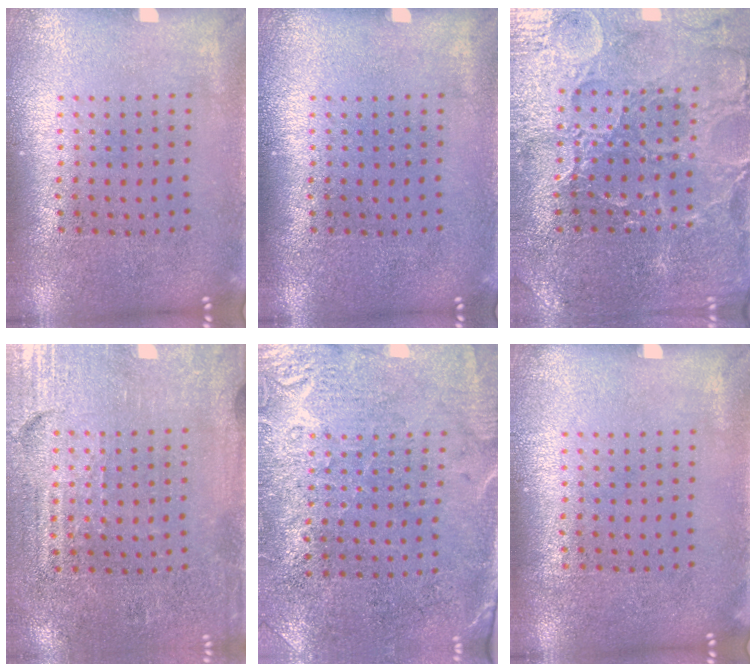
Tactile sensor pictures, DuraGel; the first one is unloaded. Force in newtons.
{"total": 0.0}
{"total": 3.3, "press": 3.2, "slide": 0.5}
{"total": 3.4, "press": 3.1, "slide": 1.3}
{"total": 2.7, "press": 2.4, "slide": 1.2}
{"total": 0.0}